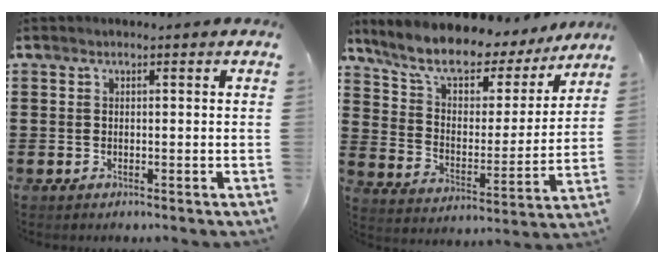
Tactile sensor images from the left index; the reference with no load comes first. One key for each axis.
{"total": 8.9, "fx": 7.8, "fy": 2.6, "fz": 3.4, "tx": -0.097, "ty": -0.053, "tz": 0.131}